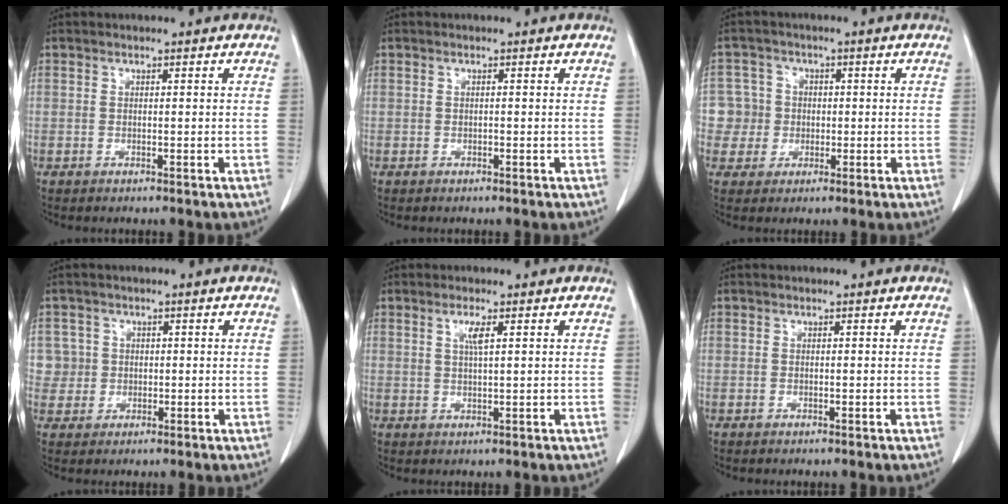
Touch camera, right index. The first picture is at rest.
{"total": 0.0}
{"total": 4.9, "force": [-0.5, 4.8, -0.2], "torque": [0.015, 0.018, -0.008]}
{"total": 3.2, "force": [0.3, 3.2, -0.4], "torque": [0.024, 0.008, 0.004]}
{"total": 2.3, "force": [0.9, 0.0, 2.1], "torque": [-0.046, 0.000, 0.019]}
{"total": 0.0}